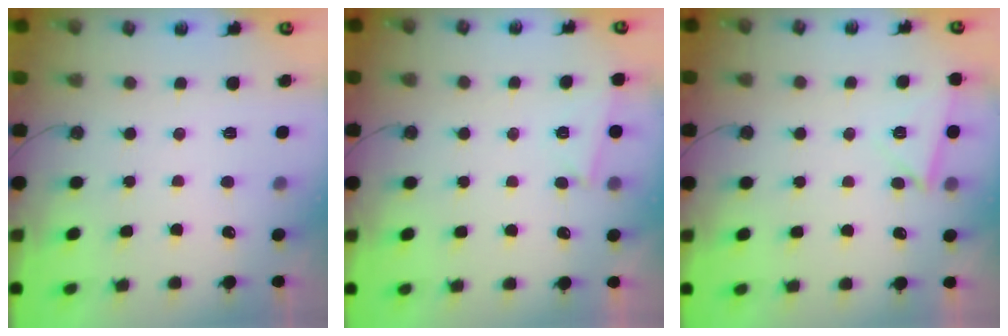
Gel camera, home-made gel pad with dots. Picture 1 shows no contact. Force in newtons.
{"total": 1.6, "press": 1.6, "slide": 0.3}
{"total": 4.2, "press": 3.5, "slide": 2.3}